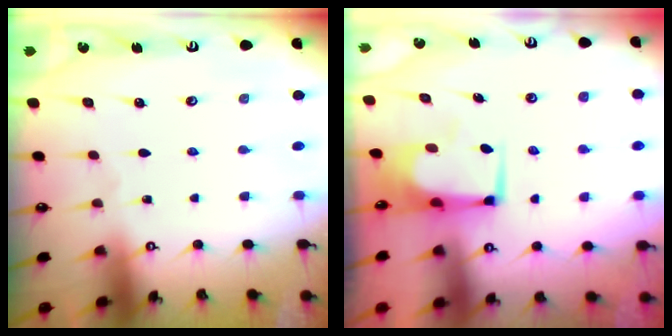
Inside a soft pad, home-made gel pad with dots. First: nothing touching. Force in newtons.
{"total": 1.6, "press": 1.5, "slide": 0.2}